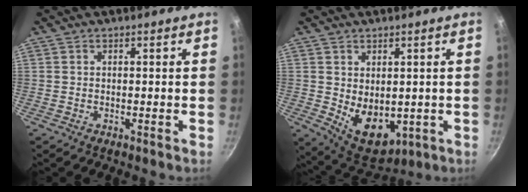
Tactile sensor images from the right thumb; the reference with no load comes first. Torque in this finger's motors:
{"motor_torque": [-0.33, 0.78, 0.23, 0.12, 0.08]}